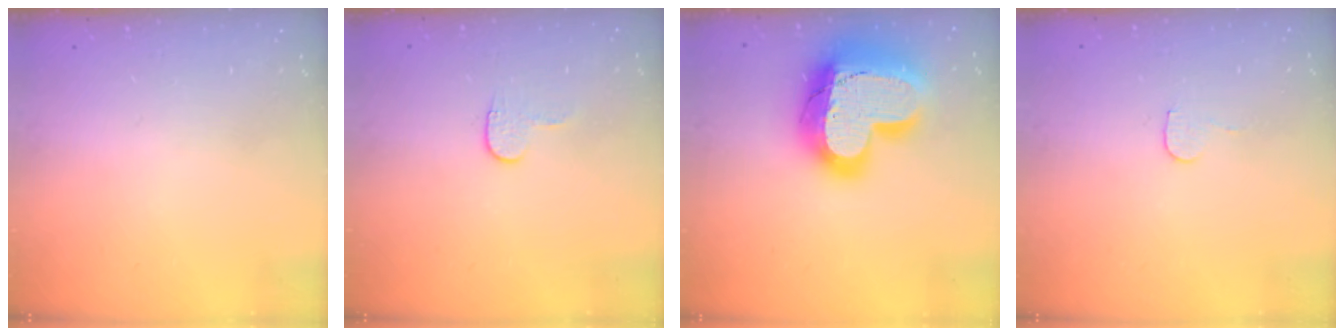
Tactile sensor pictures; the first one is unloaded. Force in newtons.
{"total": 3.8, "press": 3.8, "slide": 0.3}
{"total": 25.8, "press": 25.7, "slide": 1.9}
{"total": 4.5, "press": 4.5, "slide": 0.4}